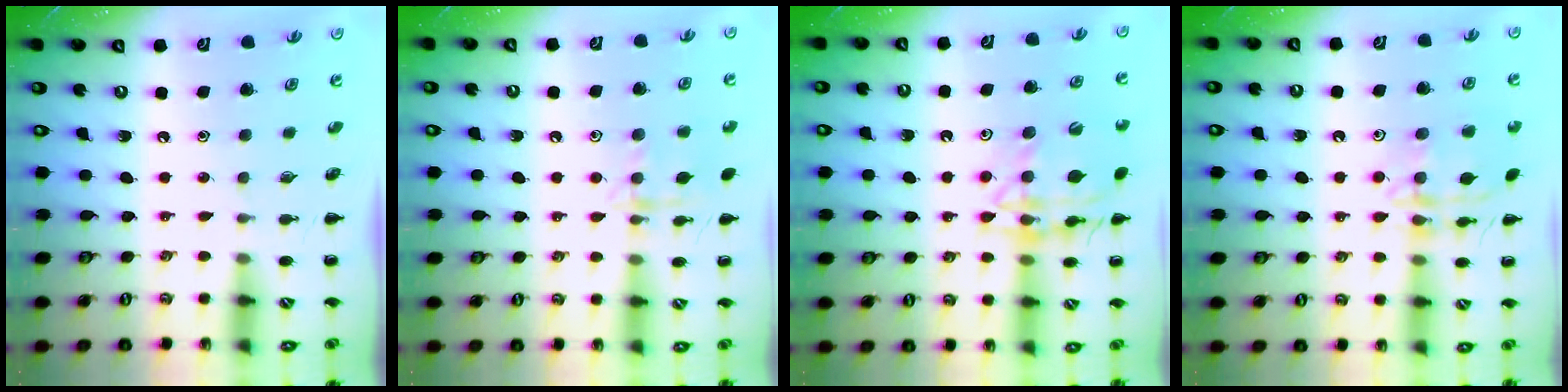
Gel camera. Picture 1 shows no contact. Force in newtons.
{"total": 9.1, "press": 9.0, "slide": 0.8}
{"total": 16.3, "press": 16.3, "slide": 1.1}
{"total": 14.3, "press": 14.2, "slide": 0.9}